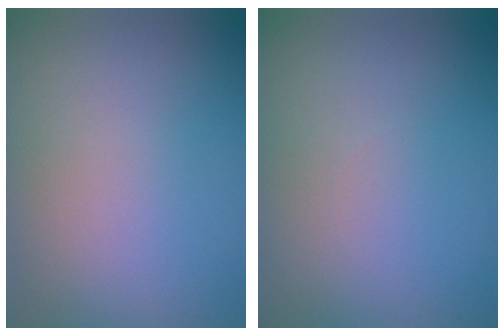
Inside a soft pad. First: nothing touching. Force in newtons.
{"total": 0.0}